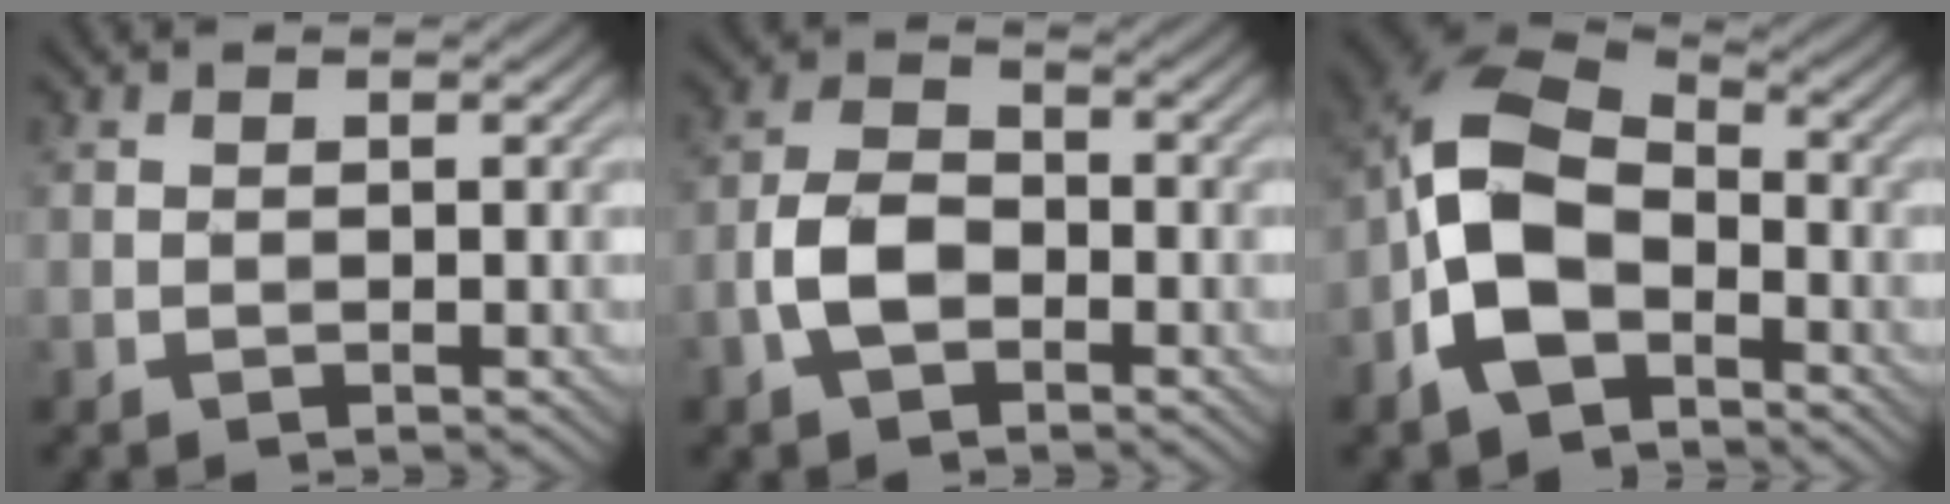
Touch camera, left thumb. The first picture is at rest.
{"total": 5.5, "force": [-2.4, 3.2, 3.8], "torque": [-0.081, 0.007, -0.053]}
{"total": 11.4, "force": [-4.3, 7.2, 7.8], "torque": [-0.178, -0.006, -0.098]}